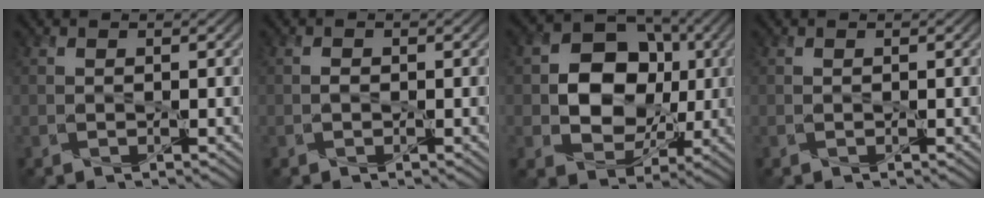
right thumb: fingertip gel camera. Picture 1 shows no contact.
{"total": 0.6, "force": [-0.3, 0.4, 0.4], "torque": [-0.009, 0.000, -0.008]}
{"total": 10.9, "force": [0.6, 8.7, 6.4], "torque": [-0.125, 0.005, -0.003]}
{"total": 0.0}